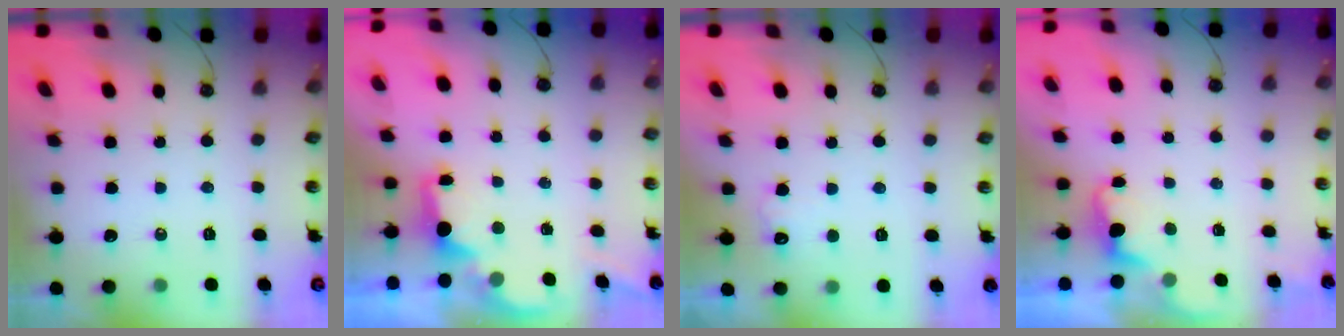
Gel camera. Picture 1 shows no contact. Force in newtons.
{"total": 2.1, "press": 2.0, "slide": 0.8}
{"total": 6.1, "press": 6.0, "slide": 1.2}
{"total": 1.6, "press": 1.3, "slide": 0.8}